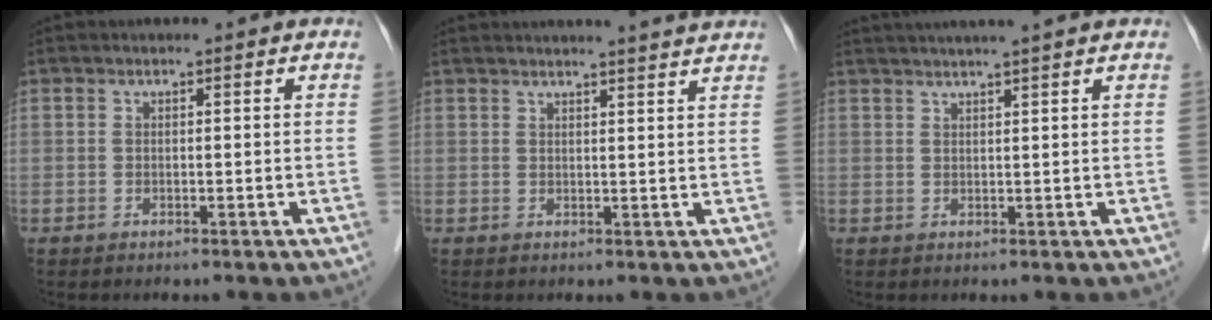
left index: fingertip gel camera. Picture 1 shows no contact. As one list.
[{"total": 10.7, "force": [10.0, -0.7, 3.7], "torque": [-0.052, 0.004, 0.108]}, {"total": 7.7, "force": [6.6, -0.7, 3.8], "torque": [-0.057, 0.029, 0.089]}]